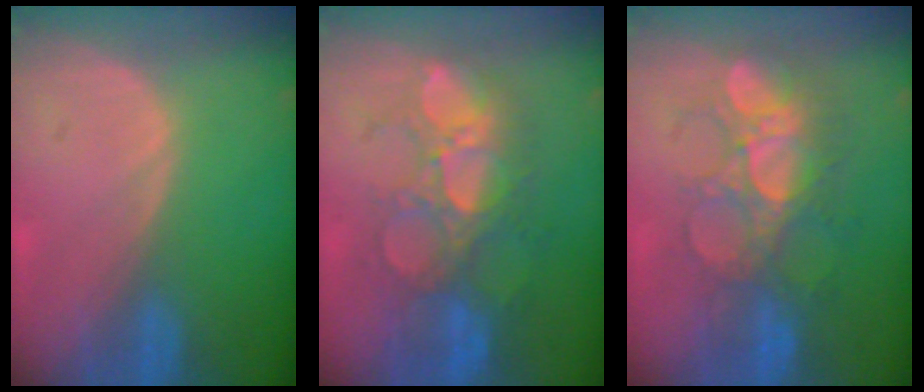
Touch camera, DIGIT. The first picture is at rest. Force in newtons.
{"total": 10.5, "press": 9.3, "slide": 4.8}
{"total": 9.1, "press": 8.7, "slide": 2.6}